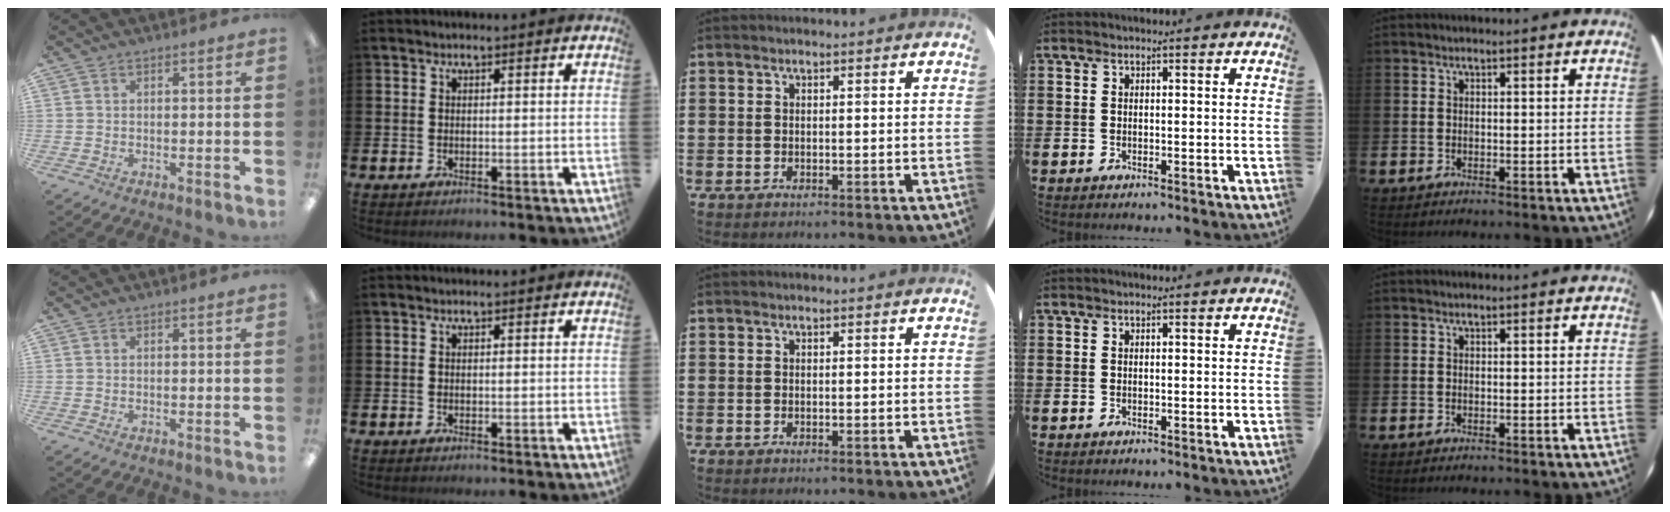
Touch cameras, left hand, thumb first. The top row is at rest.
{}